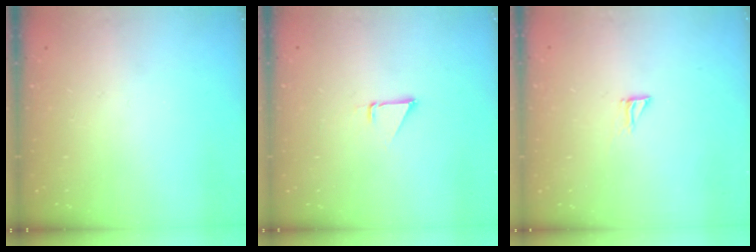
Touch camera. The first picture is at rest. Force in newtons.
{"total": 1.5, "press": 1.5, "slide": 0.1}
{"total": 4.6, "press": 4.5, "slide": 0.5}